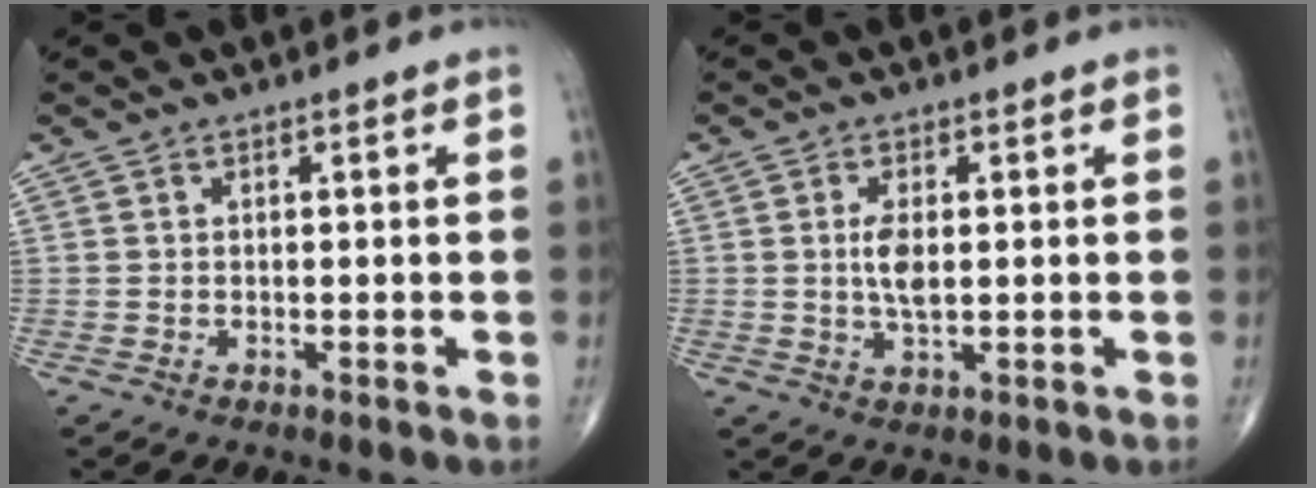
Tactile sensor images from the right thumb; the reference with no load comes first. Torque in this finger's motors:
{"motor_torque": [1.84, 1.43, 0.82, -0.13, 0.07]}